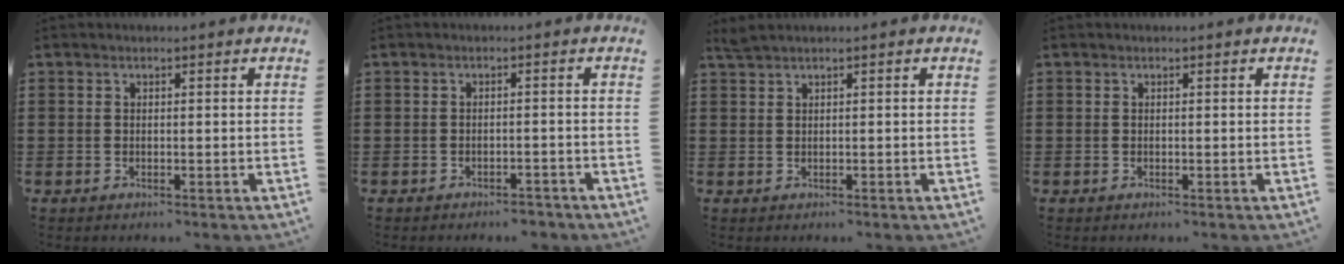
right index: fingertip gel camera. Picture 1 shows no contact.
{"total": 2.0, "force": [-2.0, 0.4, 0.1], "torque": [-0.009, 0.001, -0.043]}
{"total": 0.7, "force": [0.5, 0.0, 0.4], "torque": [-0.010, -0.001, 0.010]}
{"total": 0.0}